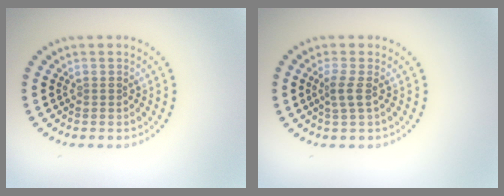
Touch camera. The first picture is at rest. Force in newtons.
{"total": 1.6, "press": 1.3, "slide": 0.9}